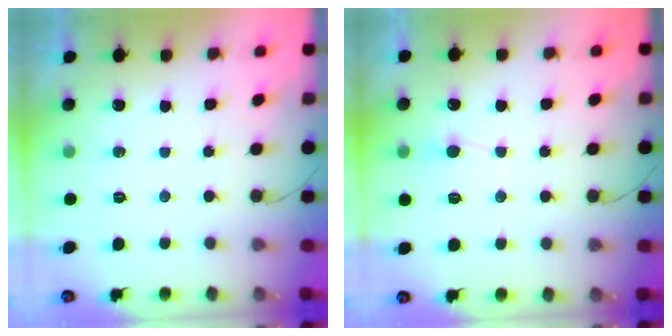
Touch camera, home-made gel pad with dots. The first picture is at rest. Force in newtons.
{"total": 3.5, "press": 3.5, "slide": 0.4}